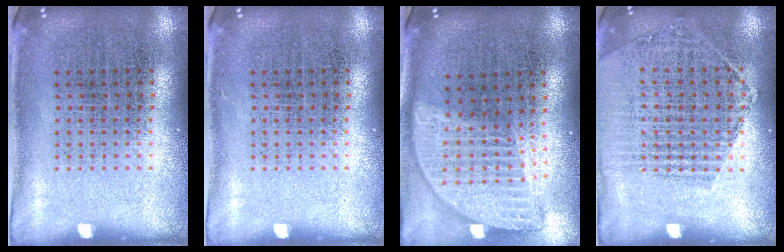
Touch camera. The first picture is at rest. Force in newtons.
{"total": 0.0}
{"total": 1.9, "press": 1.6, "slide": 1.2}
{"total": 1.4, "press": 1.4, "slide": 0.1}